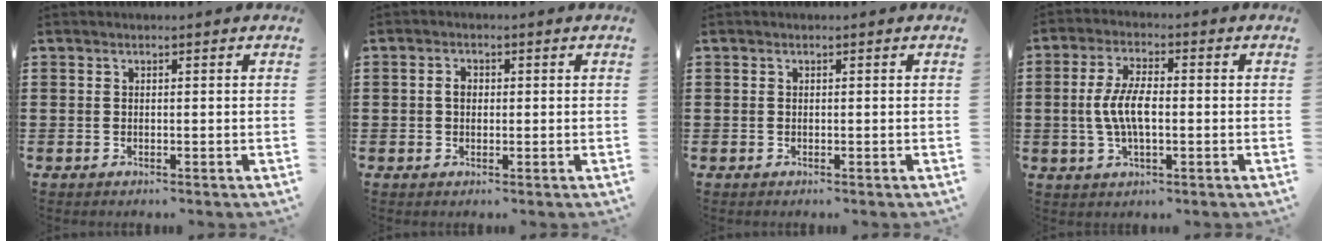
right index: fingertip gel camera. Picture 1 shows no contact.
{"total": 1.8, "force": [0.1, 1.2, 1.3], "torque": [-0.026, 0.007, 0.002]}
{"total": 0.0}
{"total": 6.5, "force": [-0.5, 2.6, 5.9], "torque": [-0.134, -0.003, -0.017]}